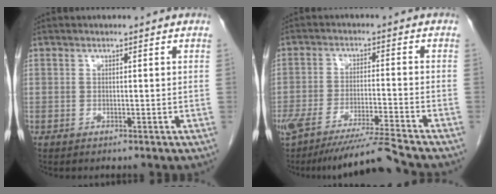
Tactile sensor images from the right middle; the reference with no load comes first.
{"total": 10.7, "force": [-9.5, -1.8, 4.4], "torque": [-0.070, -0.012, -0.161]}